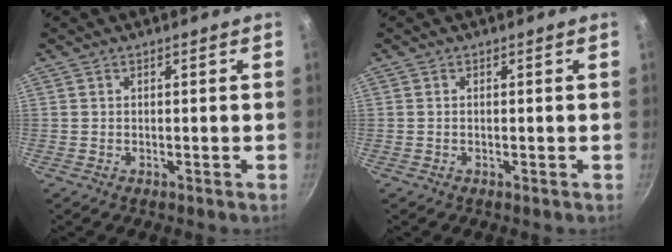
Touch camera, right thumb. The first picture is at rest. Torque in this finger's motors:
{"motor_torque": [-0.40, -0.17, -0.30, 0.17, 0.03]}